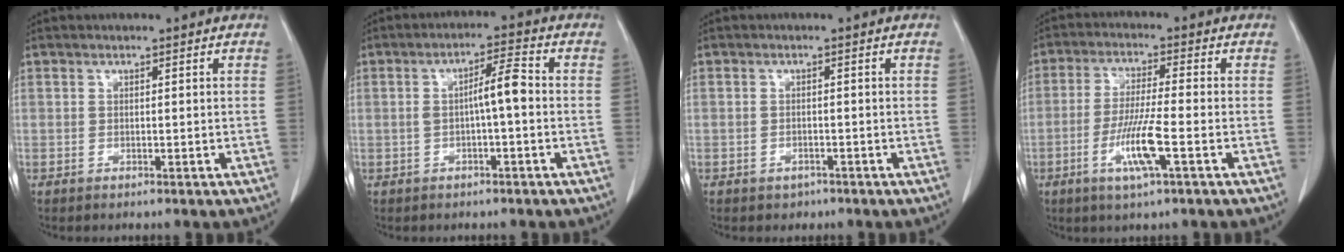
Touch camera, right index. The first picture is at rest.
{"total": 4.9, "force": [-0.4, 0.5, 4.8], "torque": [-0.080, 0.015, -0.005]}
{"total": 1.7, "force": [-1.1, 1.2, 0.3], "torque": [-0.009, 0.003, -0.011]}
{"total": 8.0, "force": [-3.0, 0.0, 7.4], "torque": [-0.146, -0.011, -0.057]}